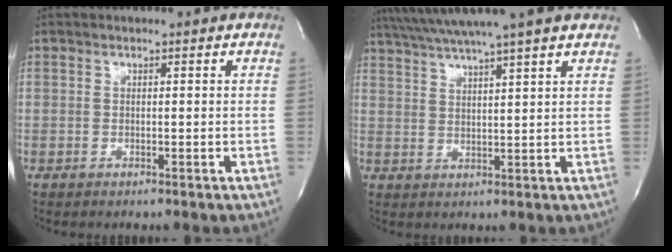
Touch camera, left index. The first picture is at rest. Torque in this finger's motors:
{"motor_torque": [1.05, -1.09, 0.41, 0.21]}